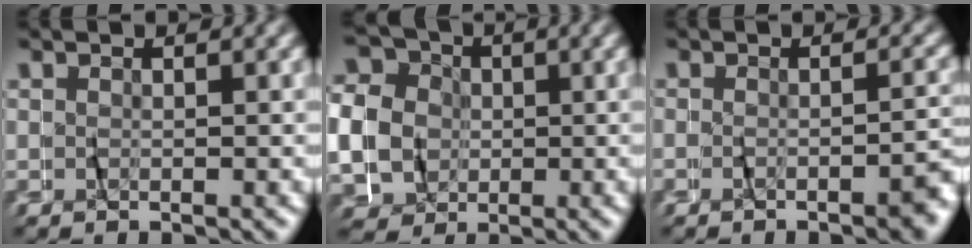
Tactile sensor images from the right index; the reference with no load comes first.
{"total": 11.9, "force": [0.9, 10.7, 5.2], "torque": [-0.117, -0.012, 0.005]}
{"total": 2.7, "force": [-2.2, -0.2, 1.6], "torque": [-0.015, 0.004, -0.039]}